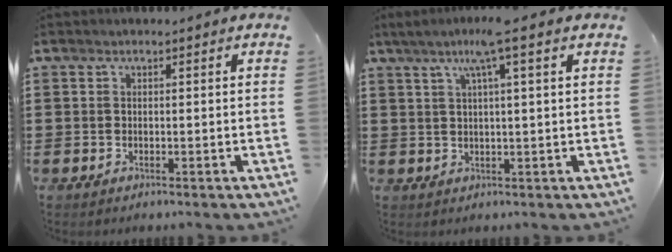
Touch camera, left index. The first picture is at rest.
{"total": 5.2, "force": [2.5, -0.5, 4.5], "torque": [-0.094, 0.001, 0.042]}